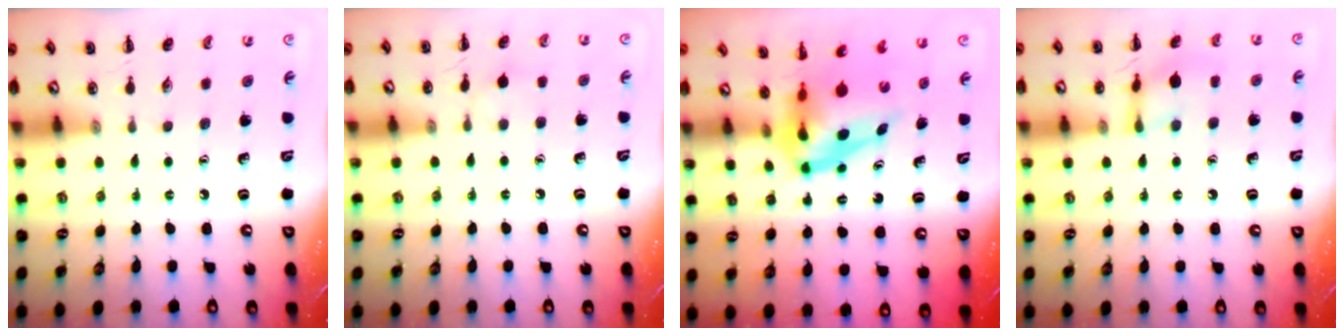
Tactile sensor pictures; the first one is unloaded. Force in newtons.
{"total": 5.4, "press": 5.1, "slide": 1.6}
{"total": 6.6, "press": 6.4, "slide": 1.7}
{"total": 9.9, "press": 9.9, "slide": 0.4}